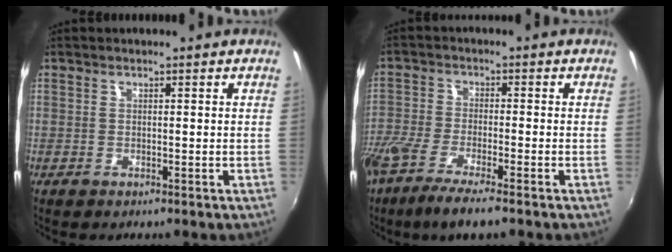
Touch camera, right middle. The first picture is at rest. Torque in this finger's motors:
{"motor_torque": [1.10, -1.04, 0.53, 0.21]}